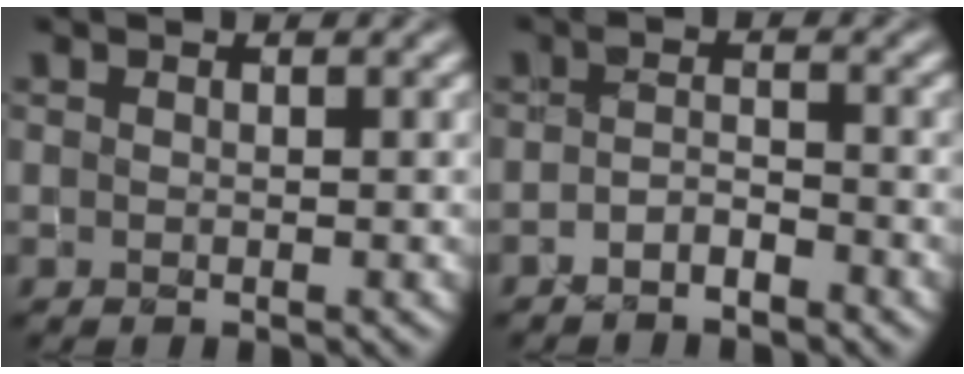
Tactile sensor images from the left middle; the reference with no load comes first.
{"total": 1.7, "force": [-1.5, 0.3, 0.7], "torque": [-0.014, 0.002, -0.032]}